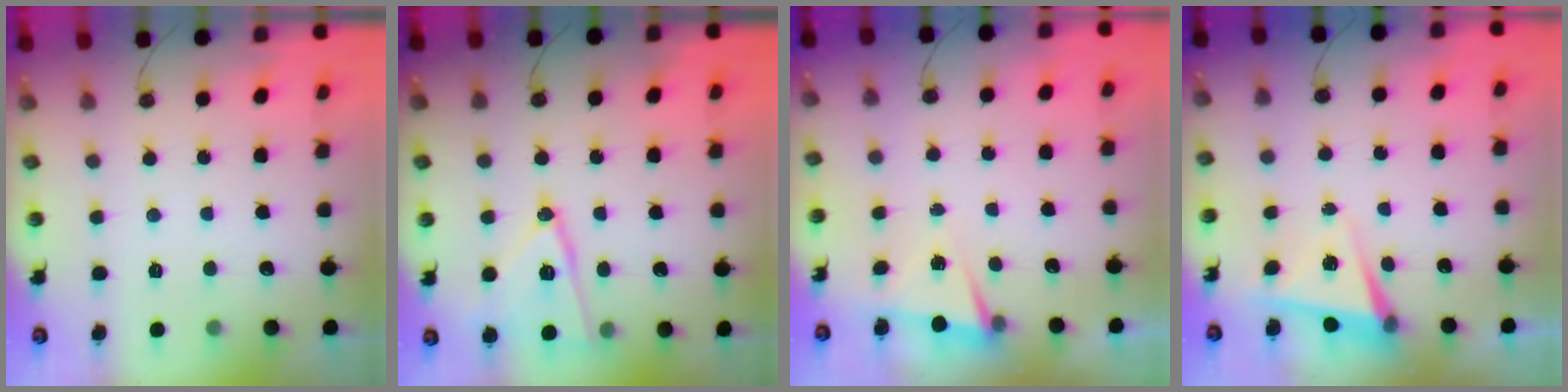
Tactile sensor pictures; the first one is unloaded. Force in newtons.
{"total": 14.0, "press": 13.9, "slide": 1.4}
{"total": 2.8, "press": 1.8, "slide": 2.2}
{"total": 6.2, "press": 5.9, "slide": 1.9}